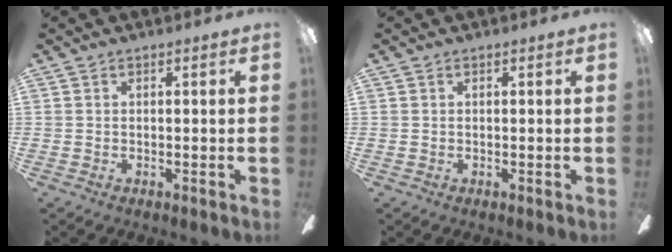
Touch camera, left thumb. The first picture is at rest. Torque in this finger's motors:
{"motor_torque": [0.04, -0.01, -0.12, 0.04, 0.00]}